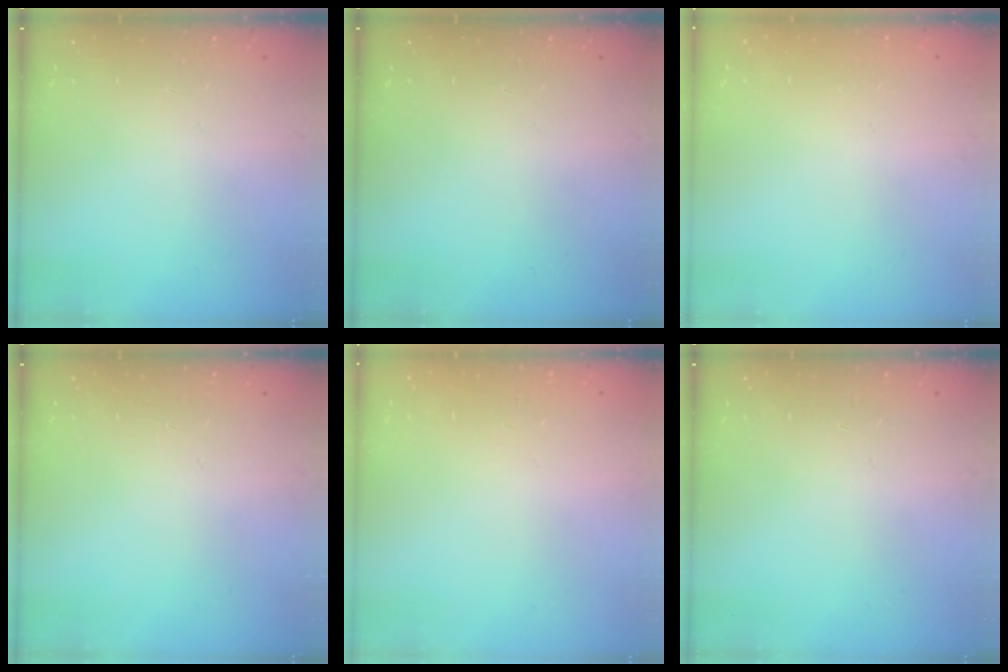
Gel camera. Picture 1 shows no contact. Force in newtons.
{"total": 0.0}
{"total": 0.0}
{"total": 0.0}
{"total": 0.0}
{"total": 0.0}